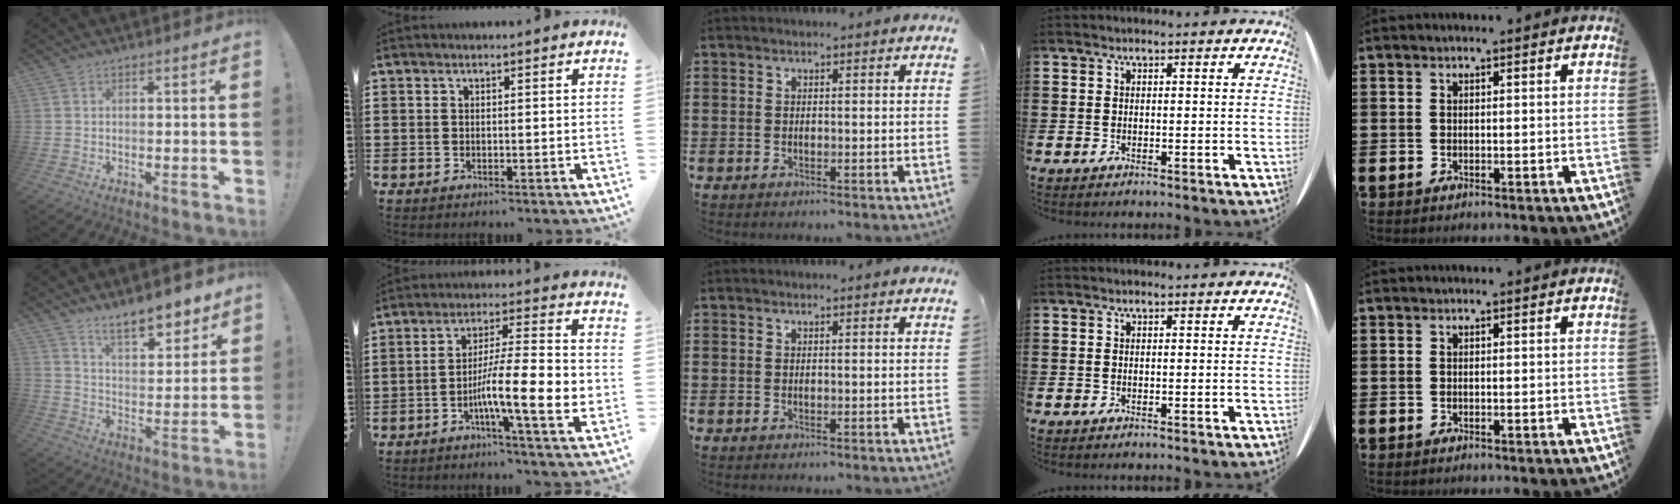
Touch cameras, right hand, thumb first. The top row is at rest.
{"thumb": {"total": 11.1, "force": [8.9, 3.7, 5.5], "torque": [-0.077, -0.062, 0.159]}, "index": {"total": 11.9, "force": [-3.6, 1.9, 11.2], "torque": [-0.201, -0.009, -0.067]}}